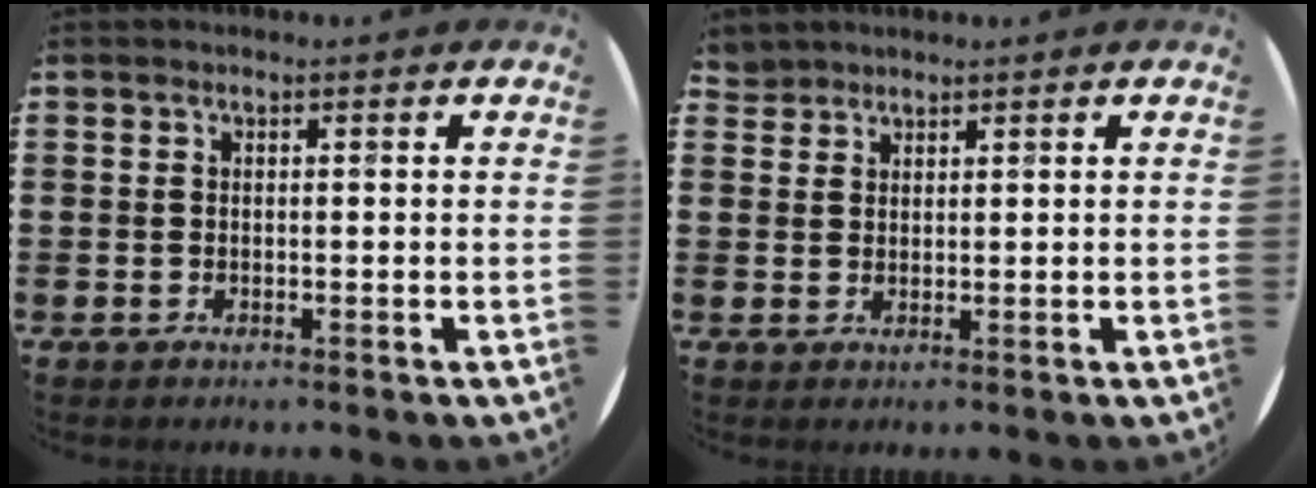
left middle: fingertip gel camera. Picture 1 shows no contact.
{"total": 1.9, "force": [1.8, 0.6, -0.1], "torque": [-0.002, 0.003, 0.036]}